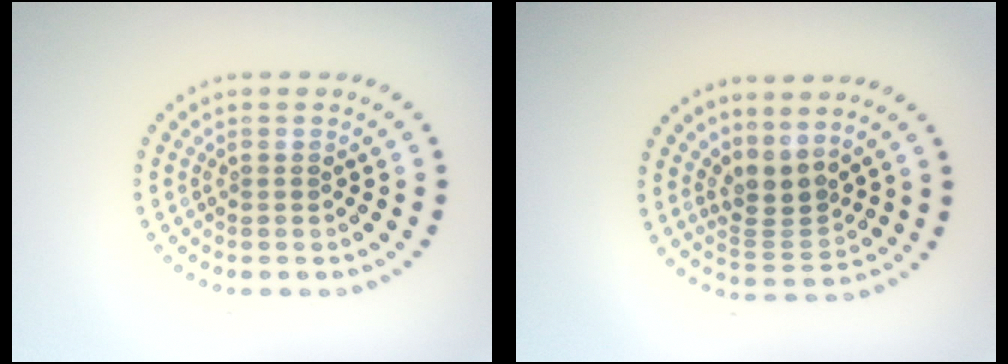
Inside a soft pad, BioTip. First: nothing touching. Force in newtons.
{"total": 2.8, "press": 2.1, "slide": 1.9}